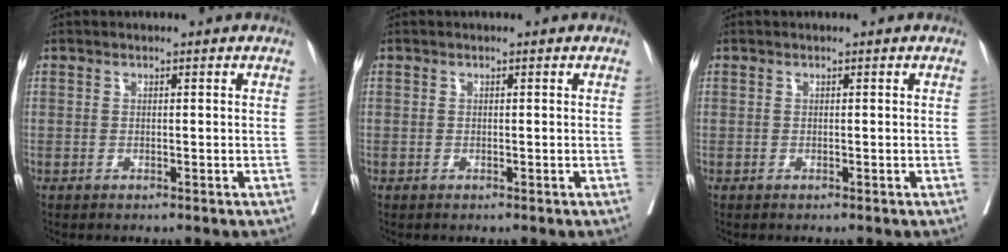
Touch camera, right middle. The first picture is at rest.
{"total": 0.0}
{"total": 0.0}